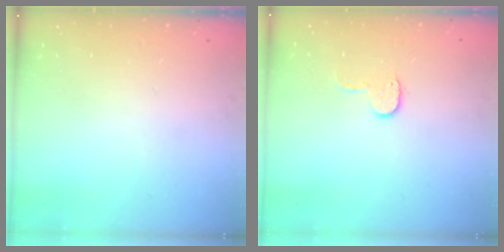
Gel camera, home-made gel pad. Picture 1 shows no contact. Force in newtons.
{"total": 5.5, "press": 5.5, "slide": 0.5}